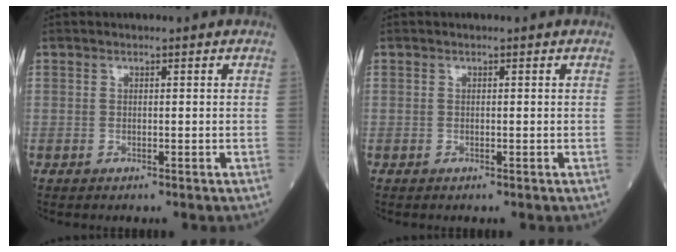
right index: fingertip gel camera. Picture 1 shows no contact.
{"total": 0.0}